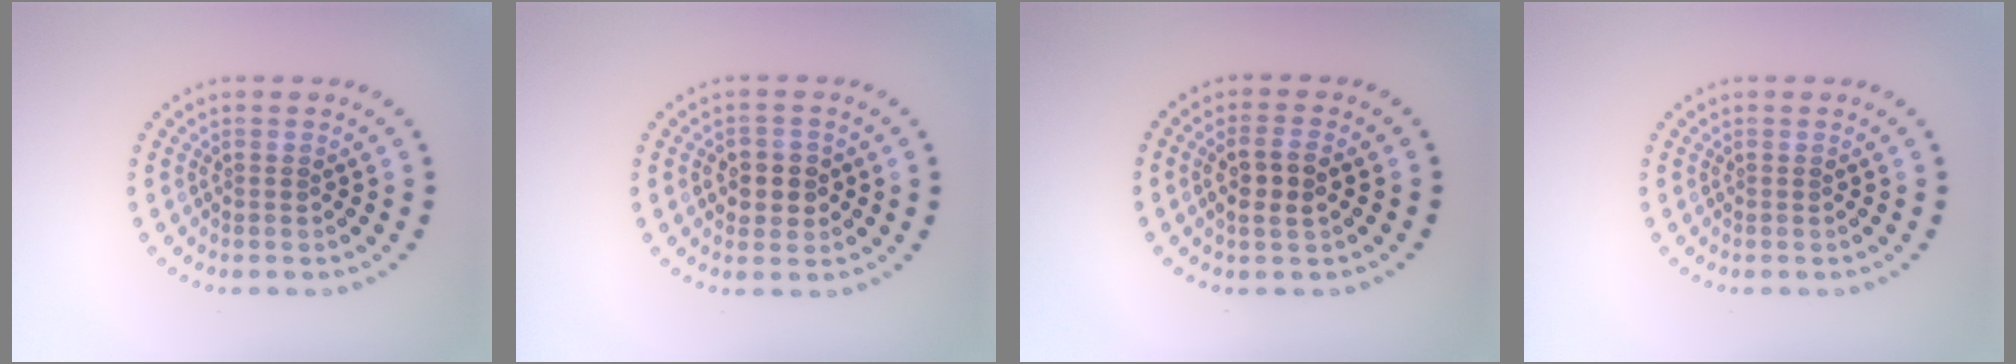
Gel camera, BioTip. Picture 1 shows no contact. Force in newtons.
{"total": 2.9, "press": 2.8, "slide": 0.6}
{"total": 2.9, "press": 2.7, "slide": 0.9}
{"total": 0.0}